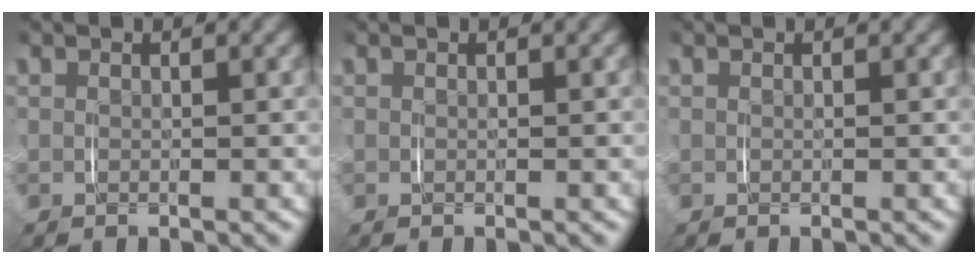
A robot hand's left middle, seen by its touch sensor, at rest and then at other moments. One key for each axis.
{"total": 0.0}
{"total": 0.0}